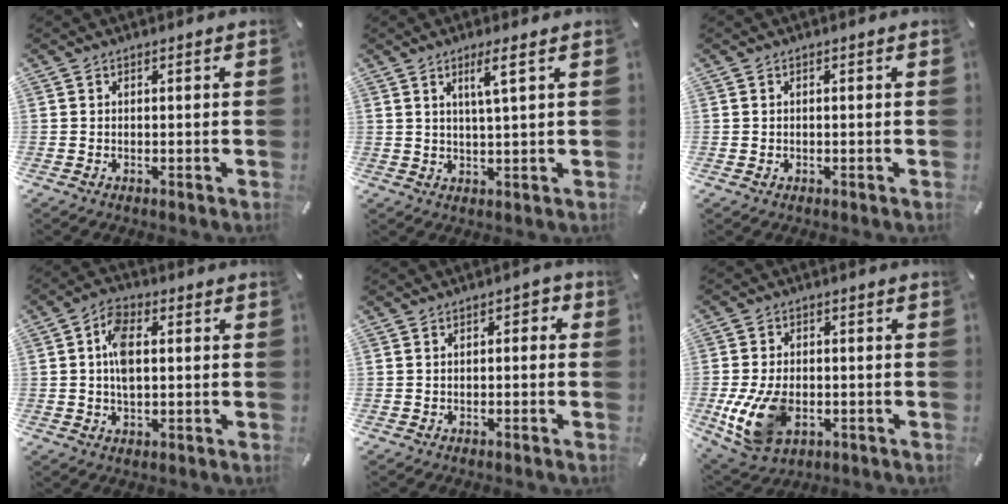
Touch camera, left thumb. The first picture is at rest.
{"total": 5.2, "force": [2.4, 0.1, 4.7], "torque": [-0.097, 0.000, 0.037]}
{"total": 0.7, "force": [0.0, 0.5, 0.5], "torque": [-0.010, 0.003, -0.001]}
{"total": 7.4, "force": [0.8, 4.4, 5.8], "torque": [-0.113, 0.004, 0.009]}
{"total": 2.0, "force": [-1.0, 1.0, 1.4], "torque": [-0.027, 0.010, -0.021]}
{"total": 13.0, "force": [-3.0, 8.8, 9.1], "torque": [-0.199, -0.003, -0.052]}